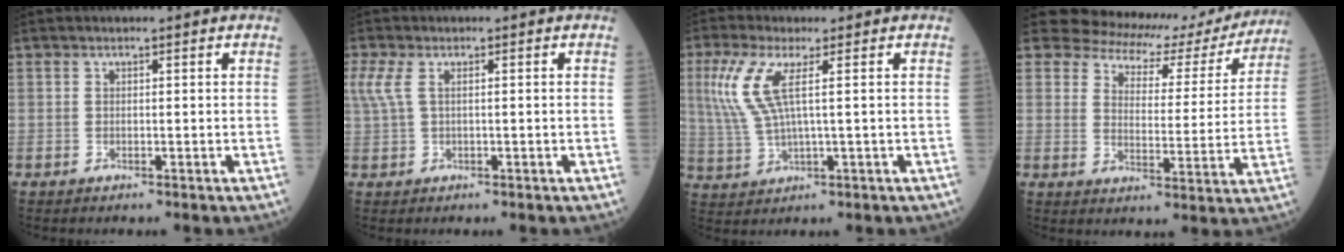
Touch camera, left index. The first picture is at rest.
{"total": 3.5, "force": [1.1, 1.3, 3.1], "torque": [-0.097, 0.019, 0.029]}
{"total": 7.2, "force": [2.1, 1.0, 6.8], "torque": [-0.178, 0.001, 0.043]}
{"total": 16.2, "force": [14.1, 6.7, 4.2], "torque": [-0.046, -0.008, 0.157]}